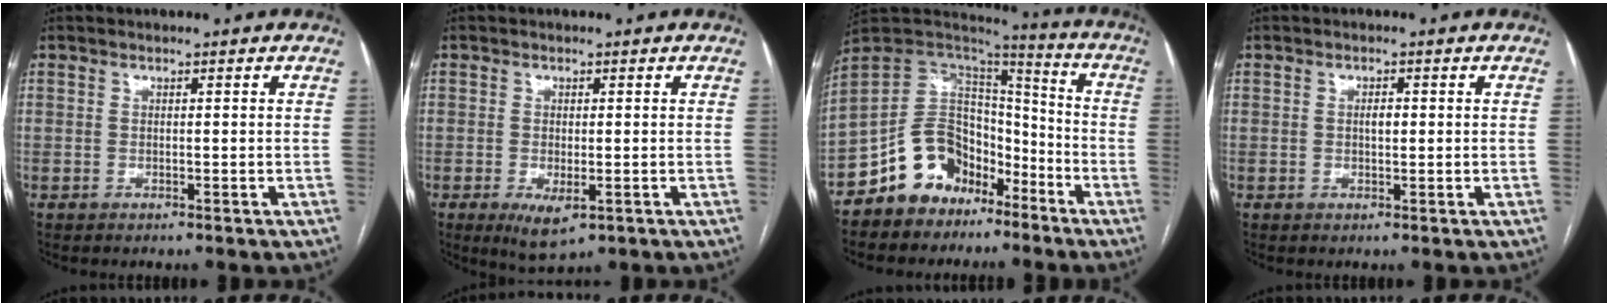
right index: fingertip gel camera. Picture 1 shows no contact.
{"total": 4.5, "force": [-1.7, 1.8, 3.7], "torque": [-0.059, -0.009, -0.015]}
{"total": 12.7, "force": [-8.1, 9.2, 3.6], "torque": [-0.066, 0.077, -0.142]}
{"total": 1.5, "force": [0.1, 0.6, 1.4], "torque": [-0.023, 0.002, 0.003]}